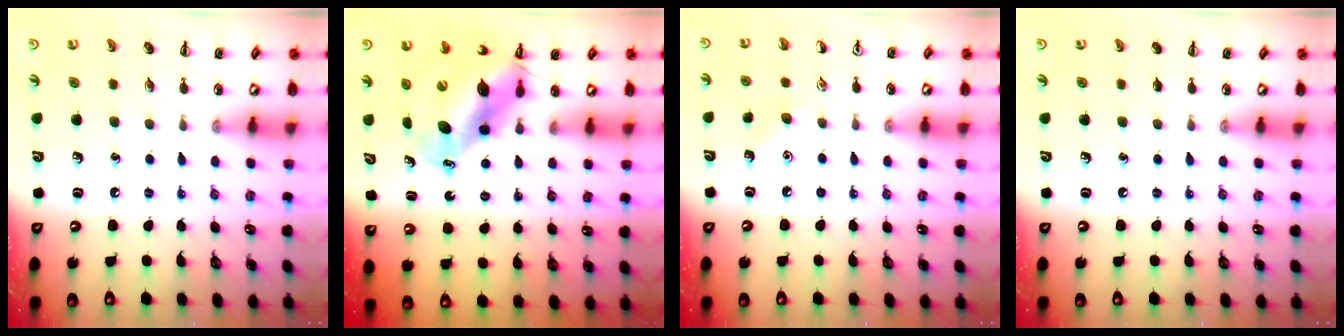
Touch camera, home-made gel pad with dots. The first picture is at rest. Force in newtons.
{"total": 11.1, "press": 10.7, "slide": 3.2}
{"total": 4.0, "press": 3.9, "slide": 1.1}
{"total": 0.0}